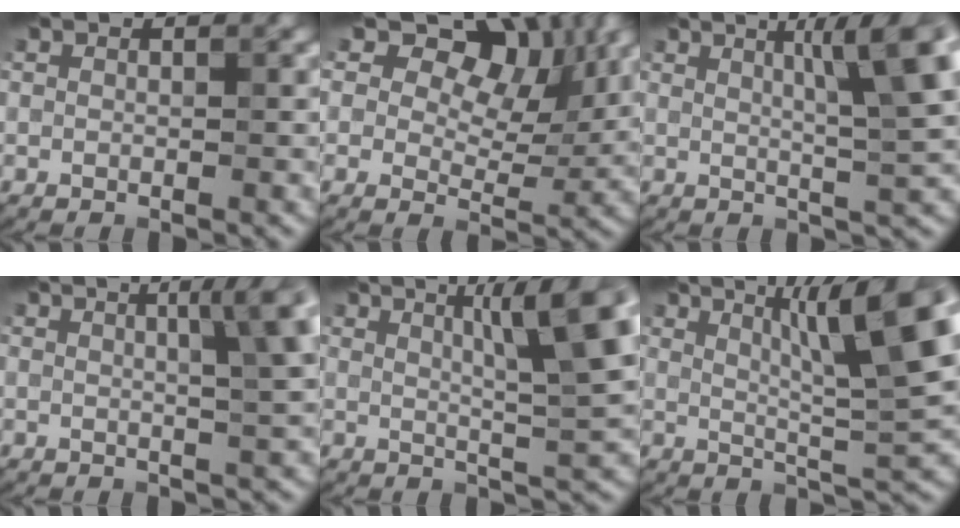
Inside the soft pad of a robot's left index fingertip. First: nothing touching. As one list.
[{"total": 10.1, "force": [5.4, 6.1, 6.0], "torque": [-0.076, 0.011, 0.066]}, {"total": 8.5, "force": [3.1, 1.5, 7.7], "torque": [-0.086, 0.015, 0.047]}, {"total": 6.1, "force": [2.0, 1.3, 5.6], "torque": [-0.056, 0.013, 0.025]}, {"total": 9.2, "force": [3.7, 1.6, 8.3], "torque": [-0.102, 0.016, 0.060]}, {"total": 10.2, "force": [4.1, 1.7, 9.2], "torque": [-0.123, 0.011, 0.070]}]